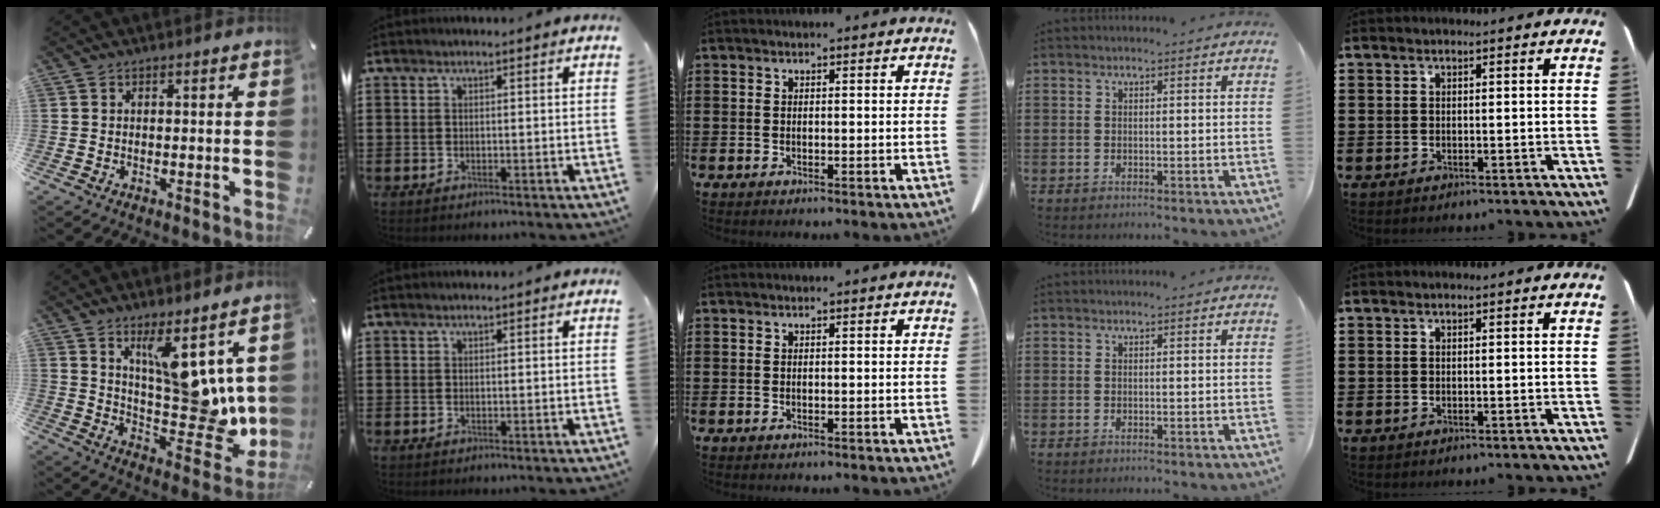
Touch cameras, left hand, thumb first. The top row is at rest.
{"thumb": {"total": 14.5, "force": [5.8, 7.0, 11.3], "torque": [-0.141, -0.058, 0.116]}}